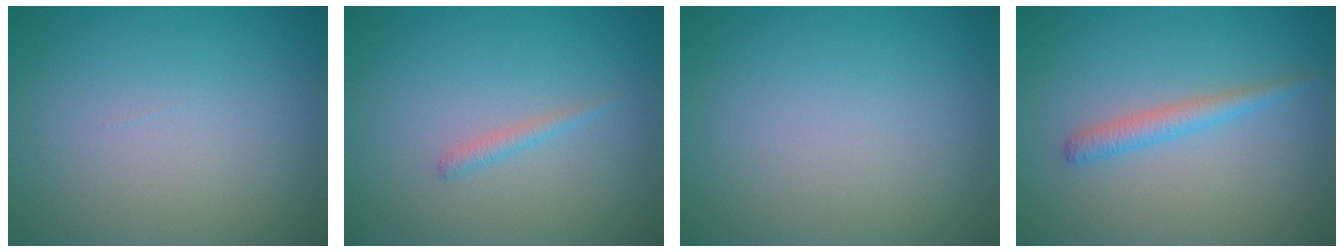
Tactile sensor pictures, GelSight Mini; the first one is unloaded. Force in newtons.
{"total": 0.8, "press": 0.8, "slide": 0.1}
{"total": 0.0}
{"total": 1.9, "press": 1.8, "slide": 0.1}